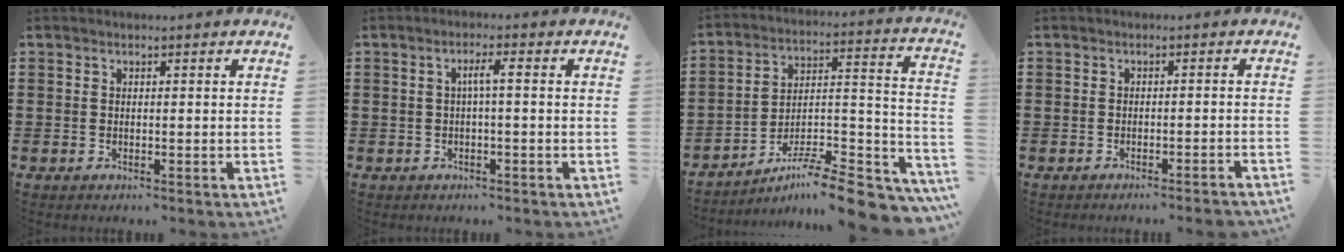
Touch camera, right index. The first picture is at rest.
{"total": 2.5, "force": [-0.1, 0.1, 2.5], "torque": [-0.047, 0.003, -0.006]}
{"total": 10.0, "force": [-8.2, 1.2, 5.6], "torque": [-0.078, 0.013, -0.157]}
{"total": 1.1, "force": [-1.0, -0.2, 0.4], "torque": [-0.007, 0.002, -0.020]}